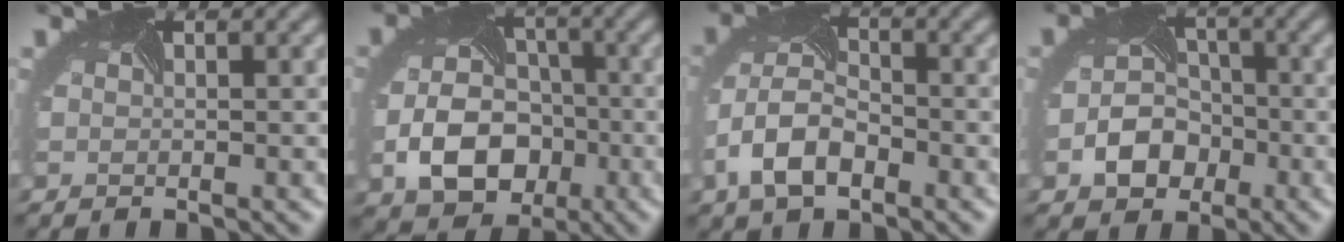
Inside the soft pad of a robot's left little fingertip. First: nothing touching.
{"total": 7.5, "force": [-2.3, 5.6, 4.4], "torque": [-0.085, -0.020, -0.035]}
{"total": 5.9, "force": [-2.8, 3.4, 3.9], "torque": [-0.092, -0.004, -0.060]}
{"total": 4.4, "force": [-1.8, 3.4, 2.1], "torque": [-0.038, -0.010, -0.030]}